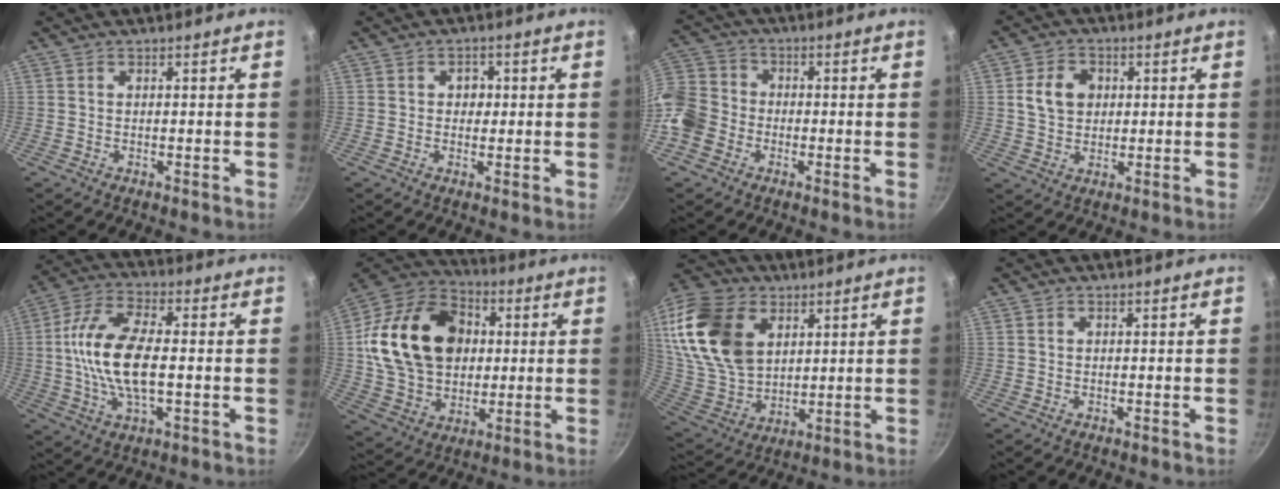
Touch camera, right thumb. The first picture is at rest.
{"total": 2.9, "force": [0.4, 2.5, 1.5], "torque": [-0.003, -0.001, 0.001]}
{"total": 10.9, "force": [-3.8, 8.9, 5.0], "torque": [-0.083, 0.037, -0.092]}
{"total": 7.1, "force": [1.3, 5.7, 4.1], "torque": [-0.054, 0.008, 0.018]}
{"total": 14.8, "force": [-0.3, 6.8, 13.2], "torque": [-0.254, 0.018, -0.019]}
{"total": 24.0, "force": [3.4, 17.9, 15.6], "torque": [-0.240, 0.015, 0.058]}
{"total": 23.0, "force": [8.0, 15.6, 14.9], "torque": [-0.284, -0.020, 0.158]}
{"total": 0.0}